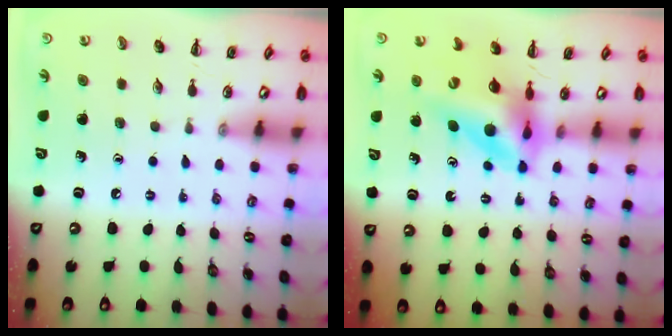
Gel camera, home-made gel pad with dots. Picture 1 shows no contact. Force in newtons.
{"total": 12.4, "press": 11.7, "slide": 4.1}